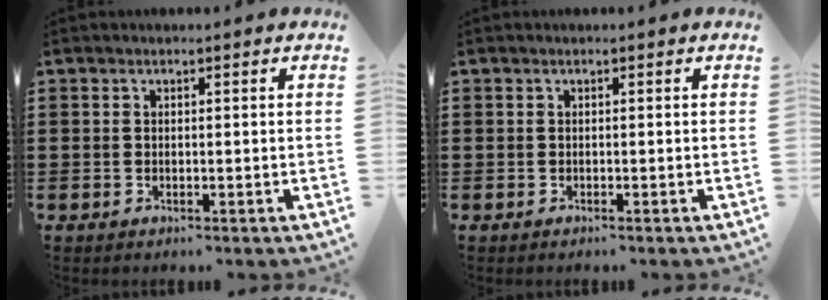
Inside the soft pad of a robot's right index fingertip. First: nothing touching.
{"total": 0.0}